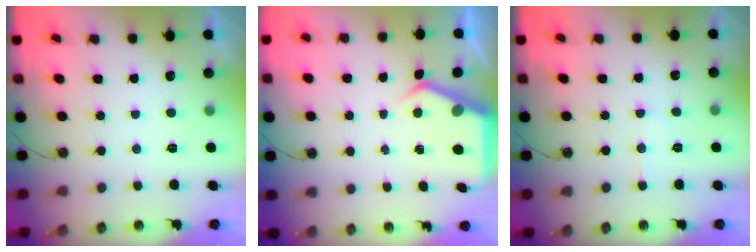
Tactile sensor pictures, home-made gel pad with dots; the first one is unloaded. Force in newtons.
{"total": 5.1, "press": 5.1, "slide": 0.3}
{"total": 5.4, "press": 5.4, "slide": 0.7}